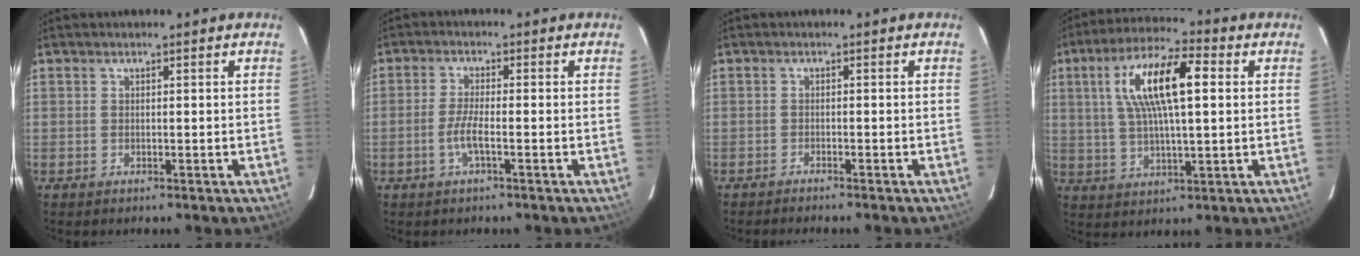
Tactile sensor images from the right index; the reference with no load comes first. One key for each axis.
{"total": 3.5, "fx": -1.5, "fy": 0.3, "fz": 3.2, "tx": -0.069, "ty": -0.004, "tz": -0.030}
{"total": 2.8, "fx": -2.5, "fy": 0.0, "fz": 1.1, "tx": -0.033, "ty": -0.009, "tz": -0.041}
{"total": 14.2, "fx": 3.5, "fy": 4.2, "fz": 13.1, "tx": -0.244, "ty": 0.022, "tz": 0.063}